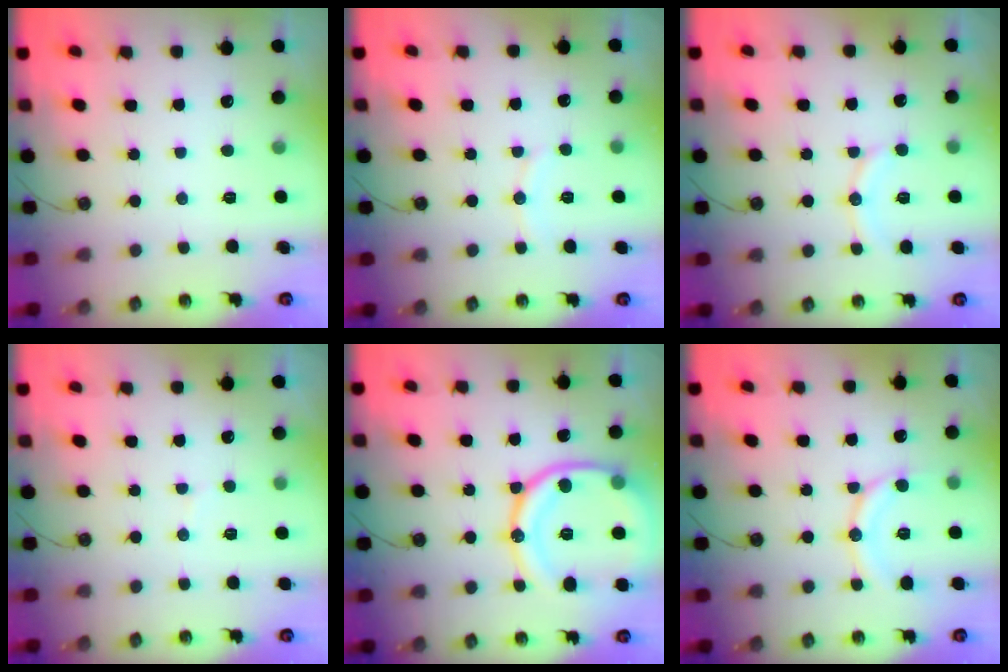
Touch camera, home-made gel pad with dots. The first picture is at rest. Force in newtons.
{"total": 5.7, "press": 5.7, "slide": 0.6}
{"total": 9.2, "press": 9.0, "slide": 2.3}
{"total": 2.9, "press": 2.7, "slide": 1.1}
{"total": 20.3, "press": 20.2, "slide": 2.3}
{"total": 11.9, "press": 11.8, "slide": 1.2}